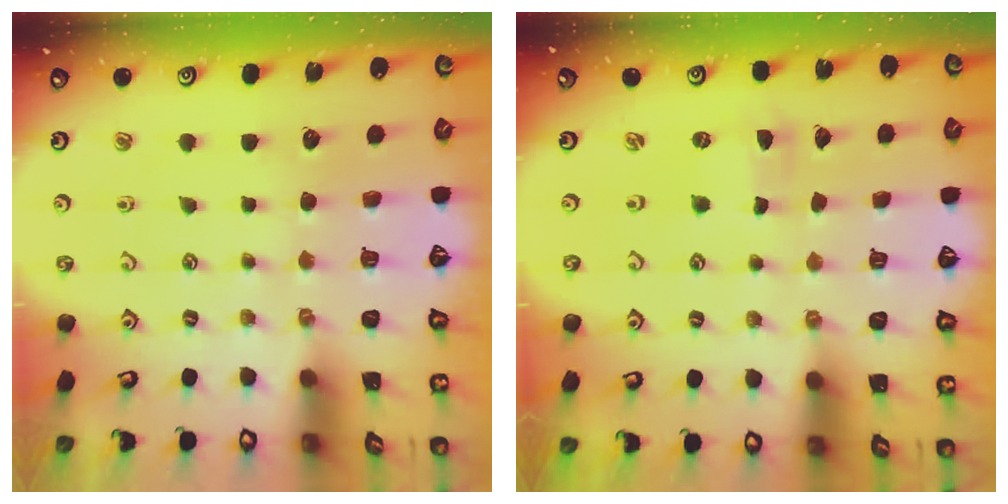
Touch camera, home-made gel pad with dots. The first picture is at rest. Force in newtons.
{"total": 0.0}